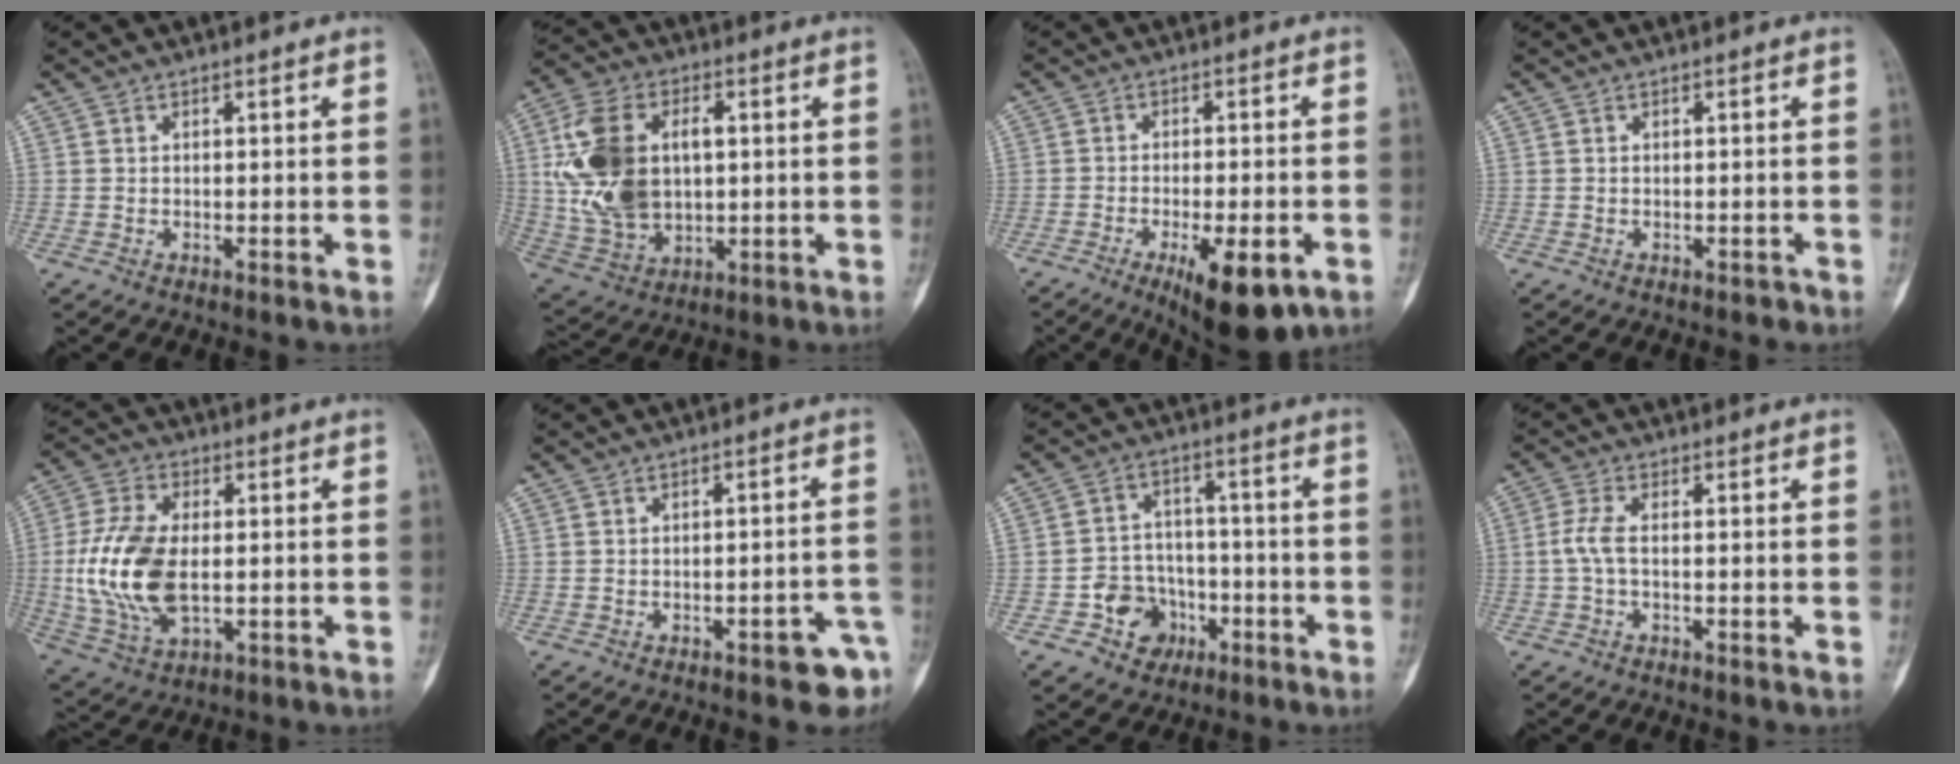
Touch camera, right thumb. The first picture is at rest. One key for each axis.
{"total": 18.0, "fx": 2.3, "fy": 11.7, "fz": 13.6, "tx": -0.257, "ty": 0.001, "tz": 0.052}
{"total": 11.6, "fx": -5.1, "fy": 3.8, "fz": 9.7, "tx": -0.135, "ty": 0.000, "tz": -0.069}
{"total": 0.5, "fx": -0.4, "fy": 0.3, "fz": 0.1, "tx": 0.002, "ty": 0.006, "tz": -0.007}
{"total": 15.5, "fx": -0.6, "fy": 8.7, "fz": 12.8, "tx": -0.269, "ty": -0.003, "tz": -0.004}
{"total": 6.4, "fx": -3.5, "fy": 2.2, "fz": 4.9, "tx": -0.044, "ty": 0.026, "tz": -0.039}
{"total": 8.4, "fx": -3.7, "fy": 7.0, "fz": 2.6, "tx": 0.000, "ty": 0.038, "tz": -0.057}
{"total": 3.4, "fx": -0.5, "fy": 1.2, "fz": 3.2, "tx": -0.083, "ty": 0.001, "tz": -0.015}